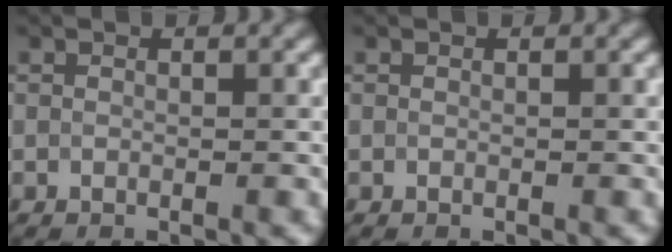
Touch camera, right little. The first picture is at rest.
{"total": 0.0}